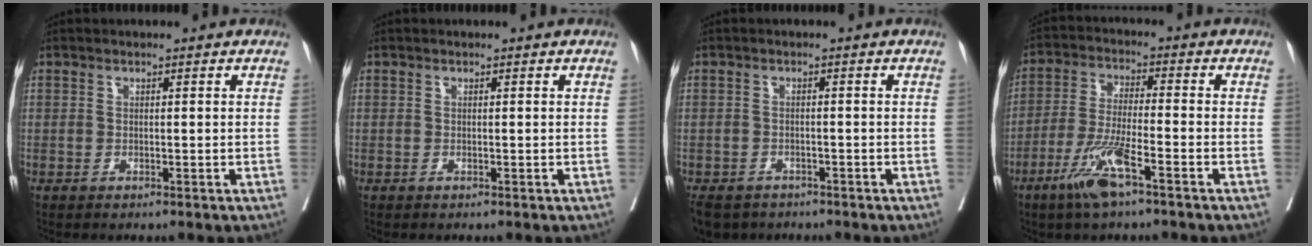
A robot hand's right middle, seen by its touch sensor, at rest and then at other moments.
{"total": 0.0}
{"total": 7.2, "force": [-5.5, 4.4, 1.8], "torque": [-0.041, -0.012, -0.078]}
{"total": 8.4, "force": [-5.0, 0.6, 6.8], "torque": [-0.142, -0.014, -0.096]}